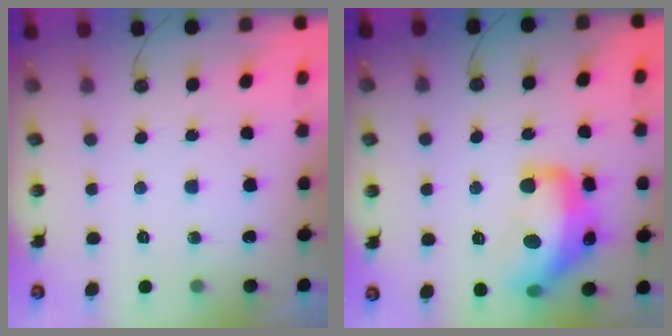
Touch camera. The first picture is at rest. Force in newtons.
{"total": 12.8, "press": 12.7, "slide": 1.0}